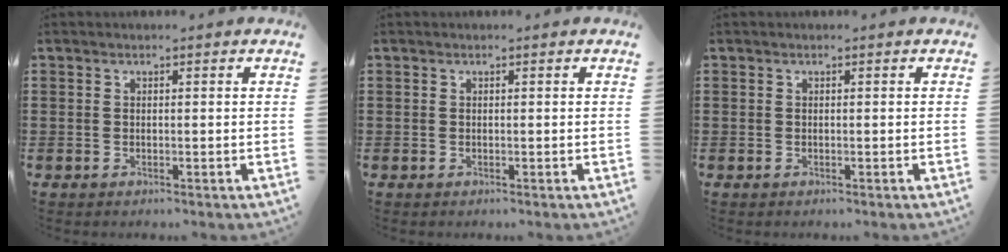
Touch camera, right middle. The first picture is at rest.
{"total": 0.0}
{"total": 0.0}